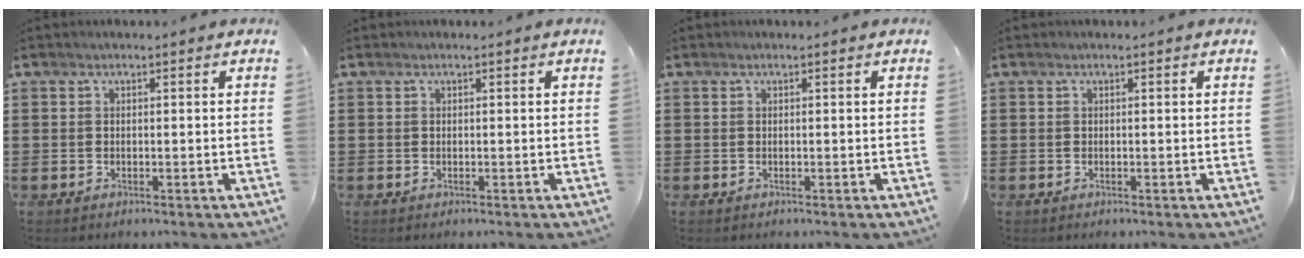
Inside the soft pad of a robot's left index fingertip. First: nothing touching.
{"total": 0.0}
{"total": 0.0}
{"total": 0.0}